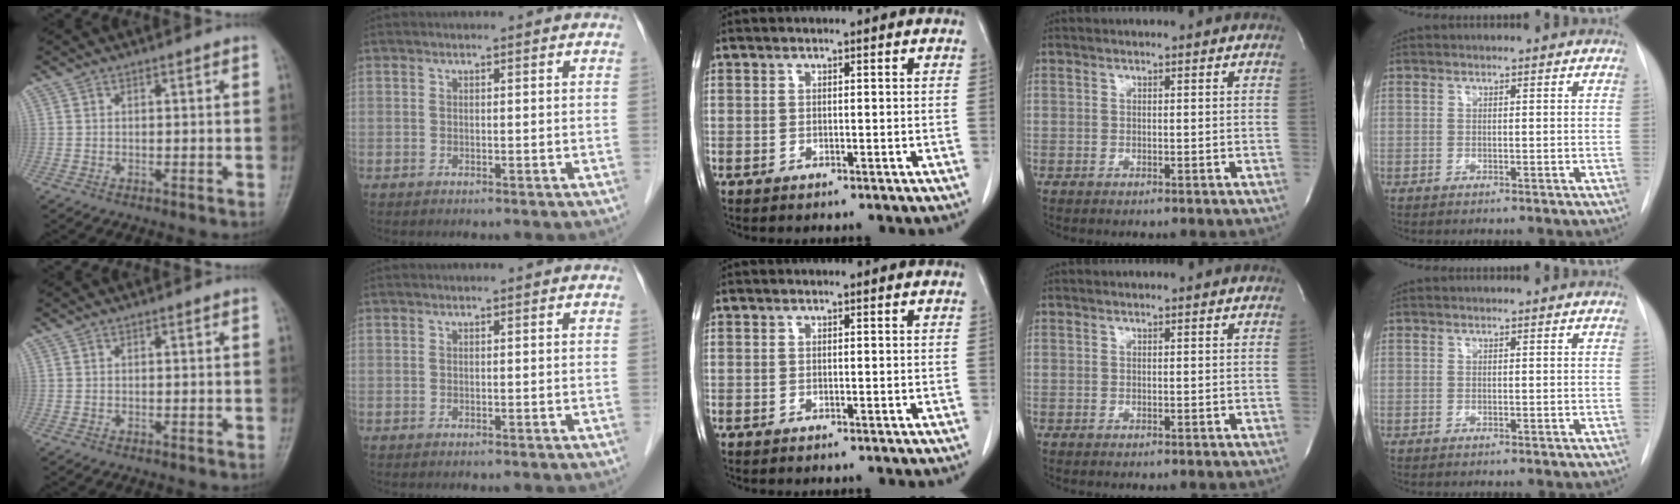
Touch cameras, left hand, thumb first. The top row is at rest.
{}